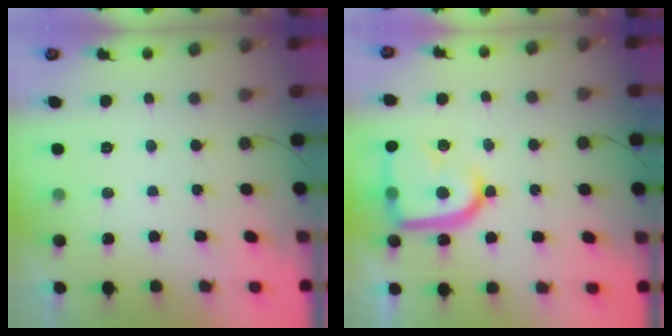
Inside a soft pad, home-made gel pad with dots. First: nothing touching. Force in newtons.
{"total": 18.1, "press": 18.0, "slide": 1.7}